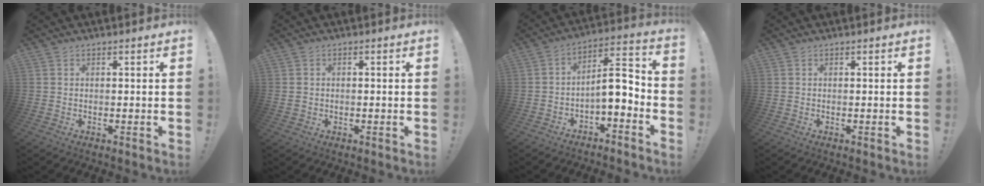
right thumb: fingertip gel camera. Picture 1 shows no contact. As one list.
[{"total": 2.2, "force": [-0.2, 2.0, 0.9], "torque": [-0.016, 0.004, -0.001]}, {"total": 8.8, "force": [-2.7, 3.5, 7.6], "torque": [-0.113, 0.014, -0.049]}, {"total": 0.0}]